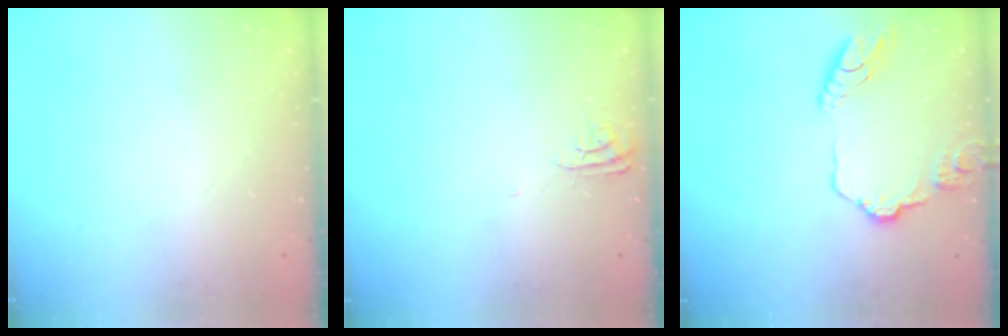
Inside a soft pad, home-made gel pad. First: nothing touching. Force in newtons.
{"total": 5.1, "press": 5.1, "slide": 0.5}
{"total": 13.0, "press": 13.0, "slide": 1.1}